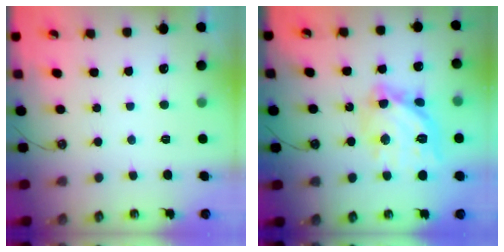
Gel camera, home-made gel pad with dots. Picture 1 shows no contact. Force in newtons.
{"total": 16.1, "press": 16.1, "slide": 1.5}